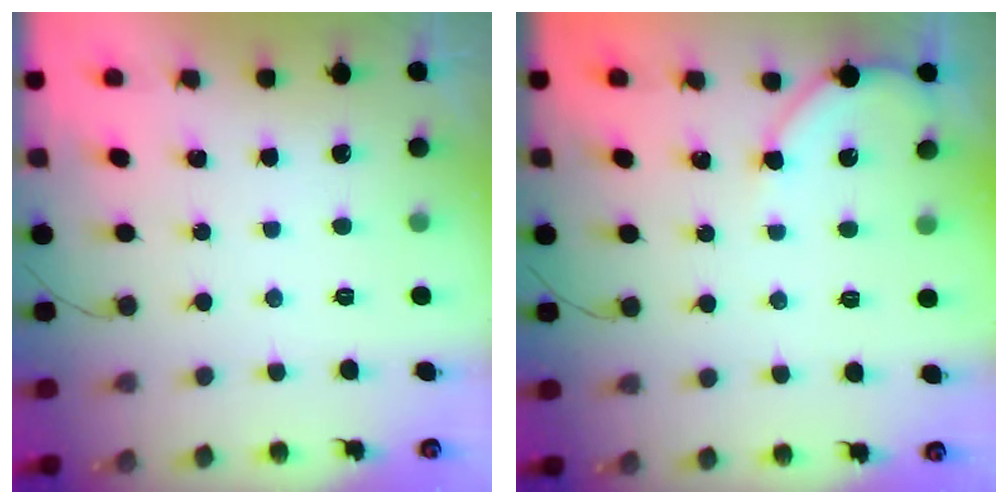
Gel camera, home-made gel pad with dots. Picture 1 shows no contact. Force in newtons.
{"total": 5.1, "press": 5.0, "slide": 0.9}